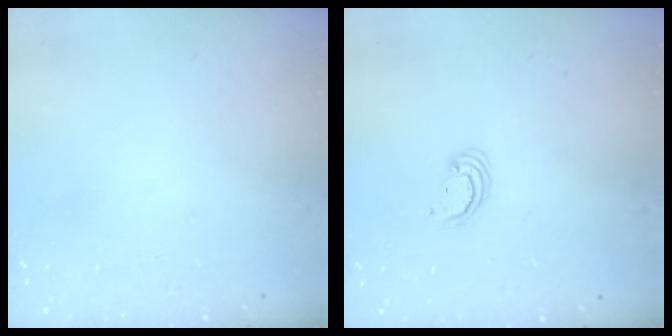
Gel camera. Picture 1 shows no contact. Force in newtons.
{"total": 2.4, "press": 2.4, "slide": 0.3}